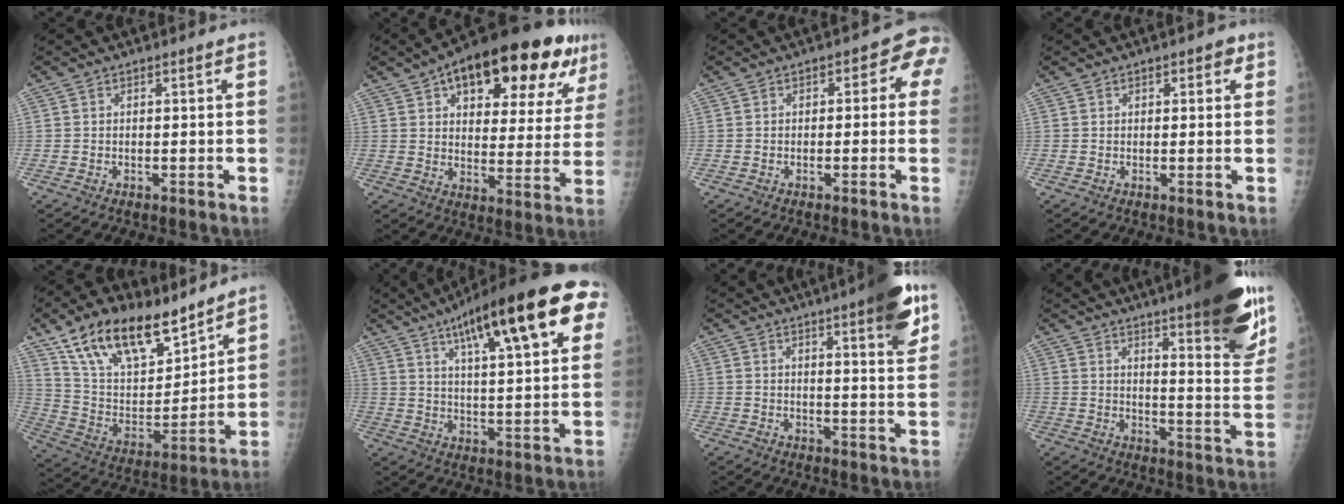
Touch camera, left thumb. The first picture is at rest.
{"total": 26.2, "force": [13.6, 11.3, 19.4], "torque": [-0.241, -0.003, 0.194]}
{"total": 4.7, "force": [0.2, 3.0, 3.6], "torque": [-0.006, 0.020, -0.010]}
{"total": 2.4, "force": [1.1, 1.3, 1.6], "torque": [-0.006, 0.000, 0.012]}
{"total": 21.1, "force": [14.8, 9.1, 11.8], "torque": [-0.174, -0.056, 0.275]}
{"total": 24.1, "force": [11.2, 6.0, 20.4], "torque": [-0.290, 0.001, 0.165]}
{"total": 11.6, "force": [6.5, 1.9, 9.4], "torque": [-0.110, -0.028, 0.081]}
{"total": 20.7, "force": [13.4, 3.5, 15.4], "torque": [-0.186, -0.067, 0.182]}